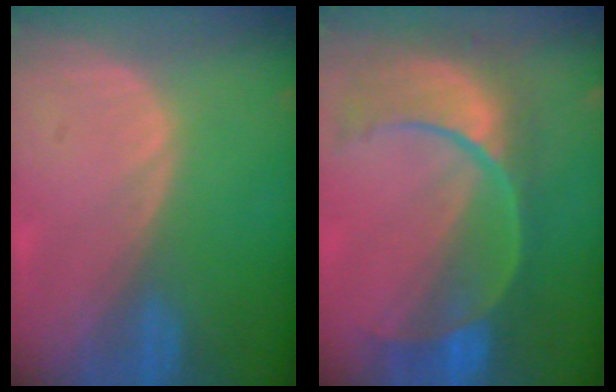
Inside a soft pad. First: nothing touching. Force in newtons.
{"total": 11.1, "press": 9.4, "slide": 5.9}